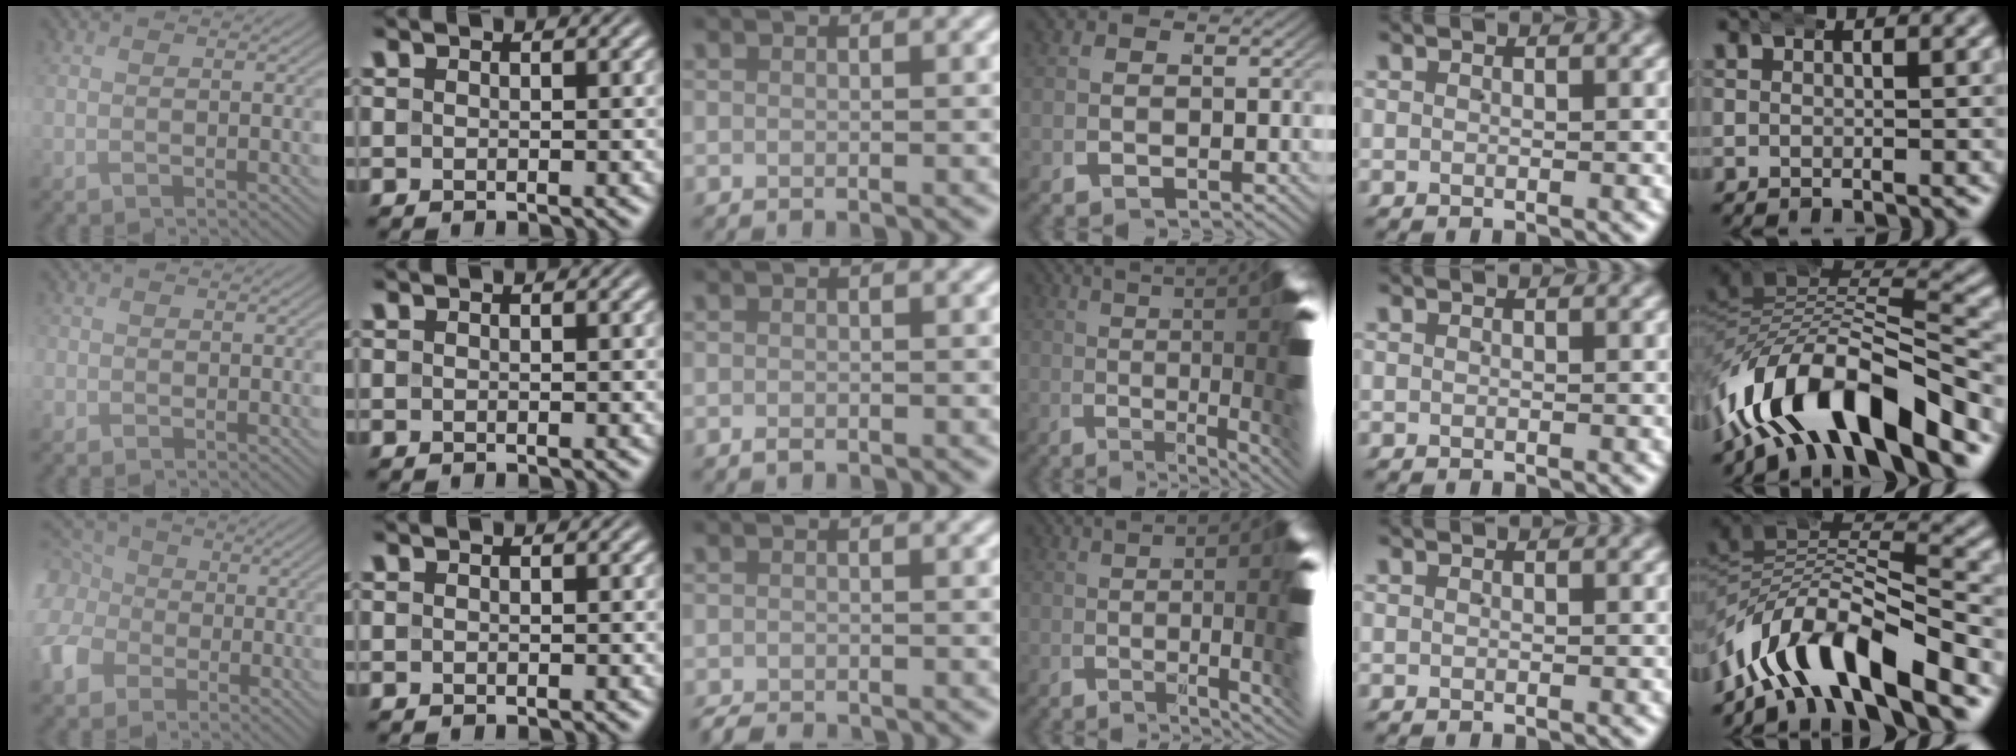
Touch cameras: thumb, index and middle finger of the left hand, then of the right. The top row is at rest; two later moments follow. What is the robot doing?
{"motion": "wrap", "object": "arm wrap"}